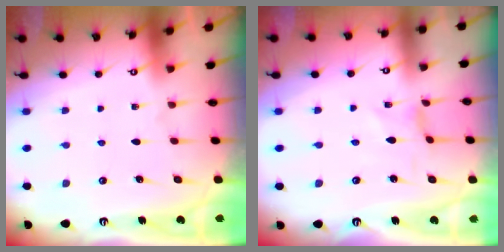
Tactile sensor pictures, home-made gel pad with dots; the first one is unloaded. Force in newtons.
{"total": 0.0}